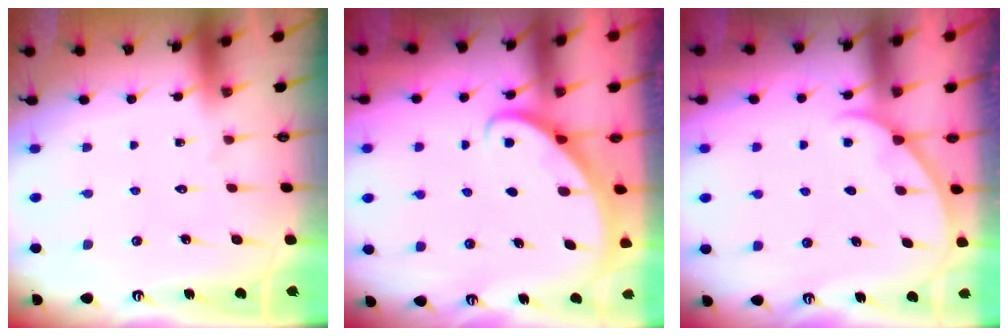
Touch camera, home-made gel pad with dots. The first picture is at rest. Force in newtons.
{"total": 2.8, "press": 2.8, "slide": 0.2}
{"total": 2.4, "press": 2.4, "slide": 0.3}